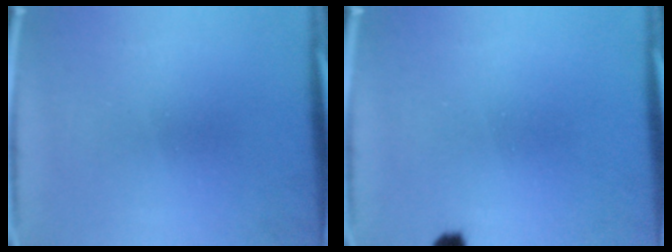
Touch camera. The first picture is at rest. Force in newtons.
{"total": 2.2}